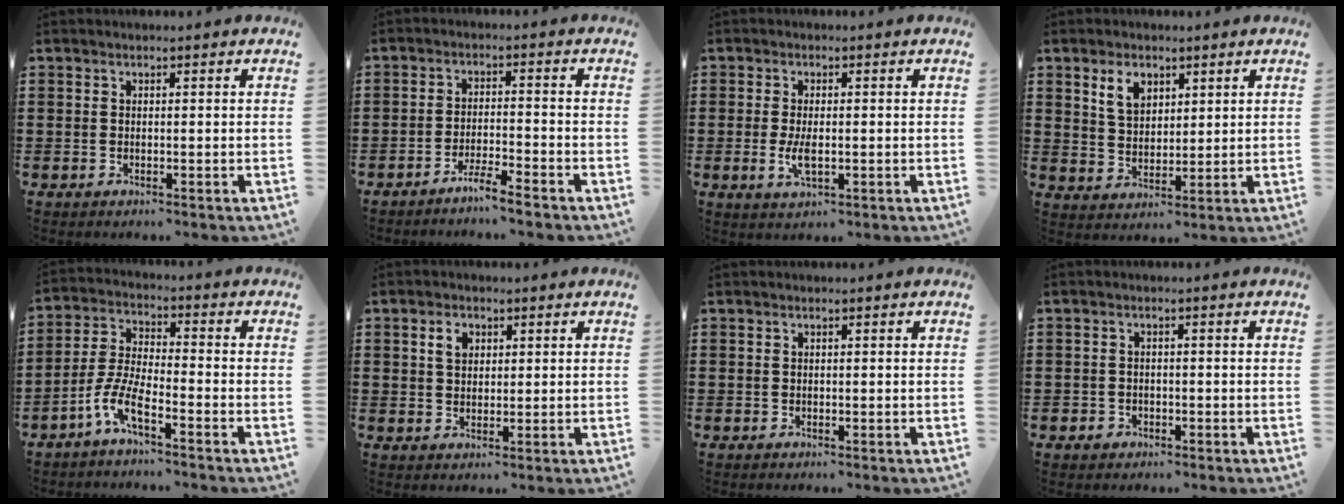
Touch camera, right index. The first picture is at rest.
{"total": 3.8, "force": [-3.5, -0.4, 1.4], "torque": [-0.032, -0.001, -0.071]}
{"total": 3.7, "force": [-0.4, 1.6, 3.4], "torque": [-0.076, -0.005, -0.010]}
{"total": 4.9, "force": [2.2, 3.2, 3.0], "torque": [-0.064, 0.010, 0.037]}
{"total": 6.3, "force": [-4.3, 1.1, 4.5], "torque": [-0.124, -0.016, -0.090]}
{"total": 3.0, "force": [1.0, 2.1, 1.9], "torque": [-0.037, 0.007, 0.016]}
{"total": 0.0}
{"total": 1.4, "force": [-0.9, 1.0, 0.2], "torque": [-0.007, 0.001, -0.021]}